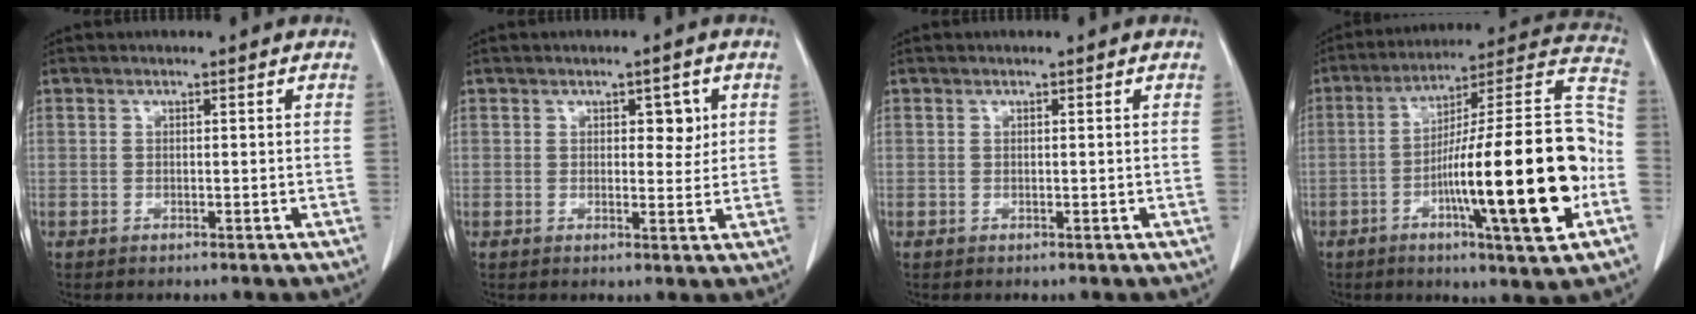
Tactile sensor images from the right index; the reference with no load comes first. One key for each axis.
{"total": 3.0, "fx": 1.1, "fy": 1.7, "fz": 2.3, "tx": -0.023, "ty": 0.002, "tz": 0.013}
{"total": 0.0}
{"total": 23.7, "fx": -6.2, "fy": 1.7, "fz": 22.8, "tx": -0.312, "ty": 0.010, "tz": -0.097}